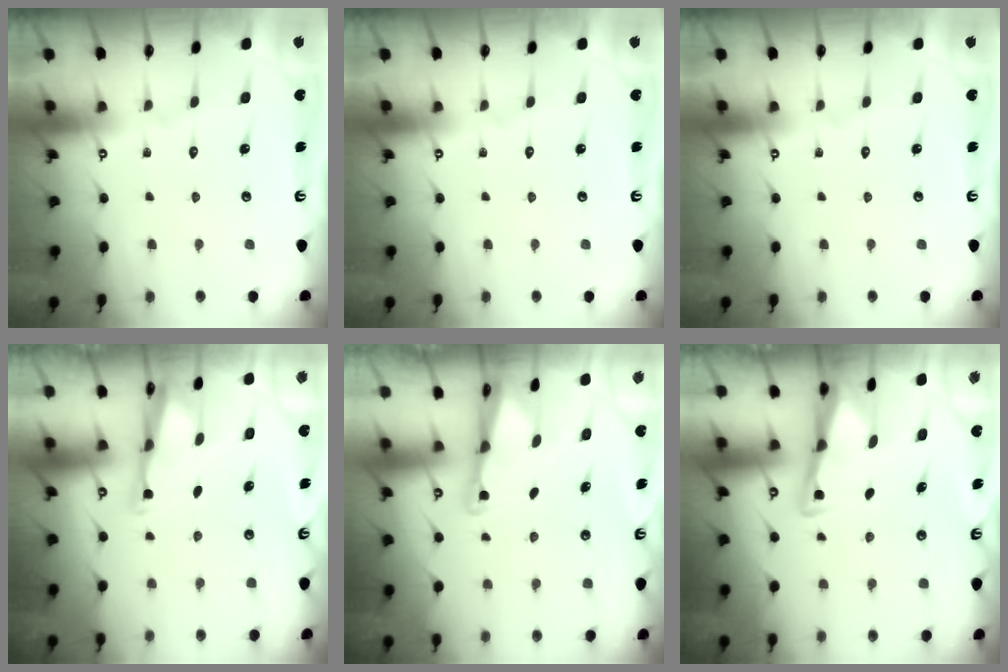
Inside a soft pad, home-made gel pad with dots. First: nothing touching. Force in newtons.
{"total": 0.0}
{"total": 0.0}
{"total": 2.9, "press": 2.9, "slide": 0.6}
{"total": 2.1, "press": 2.0, "slide": 0.3}
{"total": 3.0, "press": 2.9, "slide": 0.4}